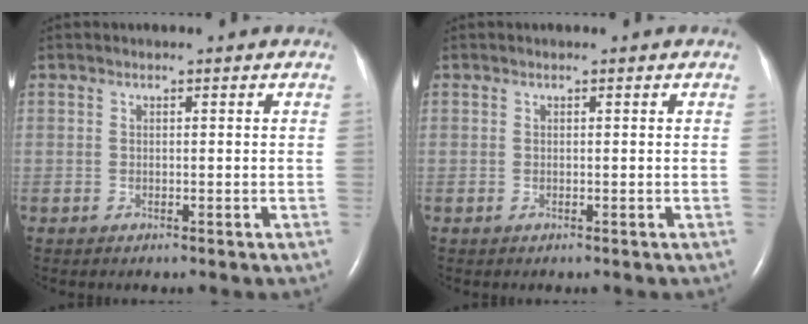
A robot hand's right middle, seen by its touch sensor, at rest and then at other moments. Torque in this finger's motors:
{"motor_torque": [-0.11, 0.07, 0.00, -0.01]}